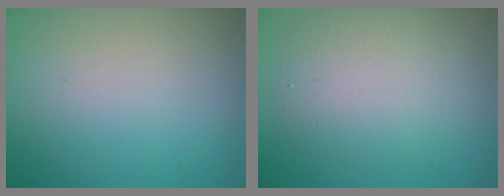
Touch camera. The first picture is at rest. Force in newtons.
{"total": 4.7, "press": 4.7, "slide": 0.3}